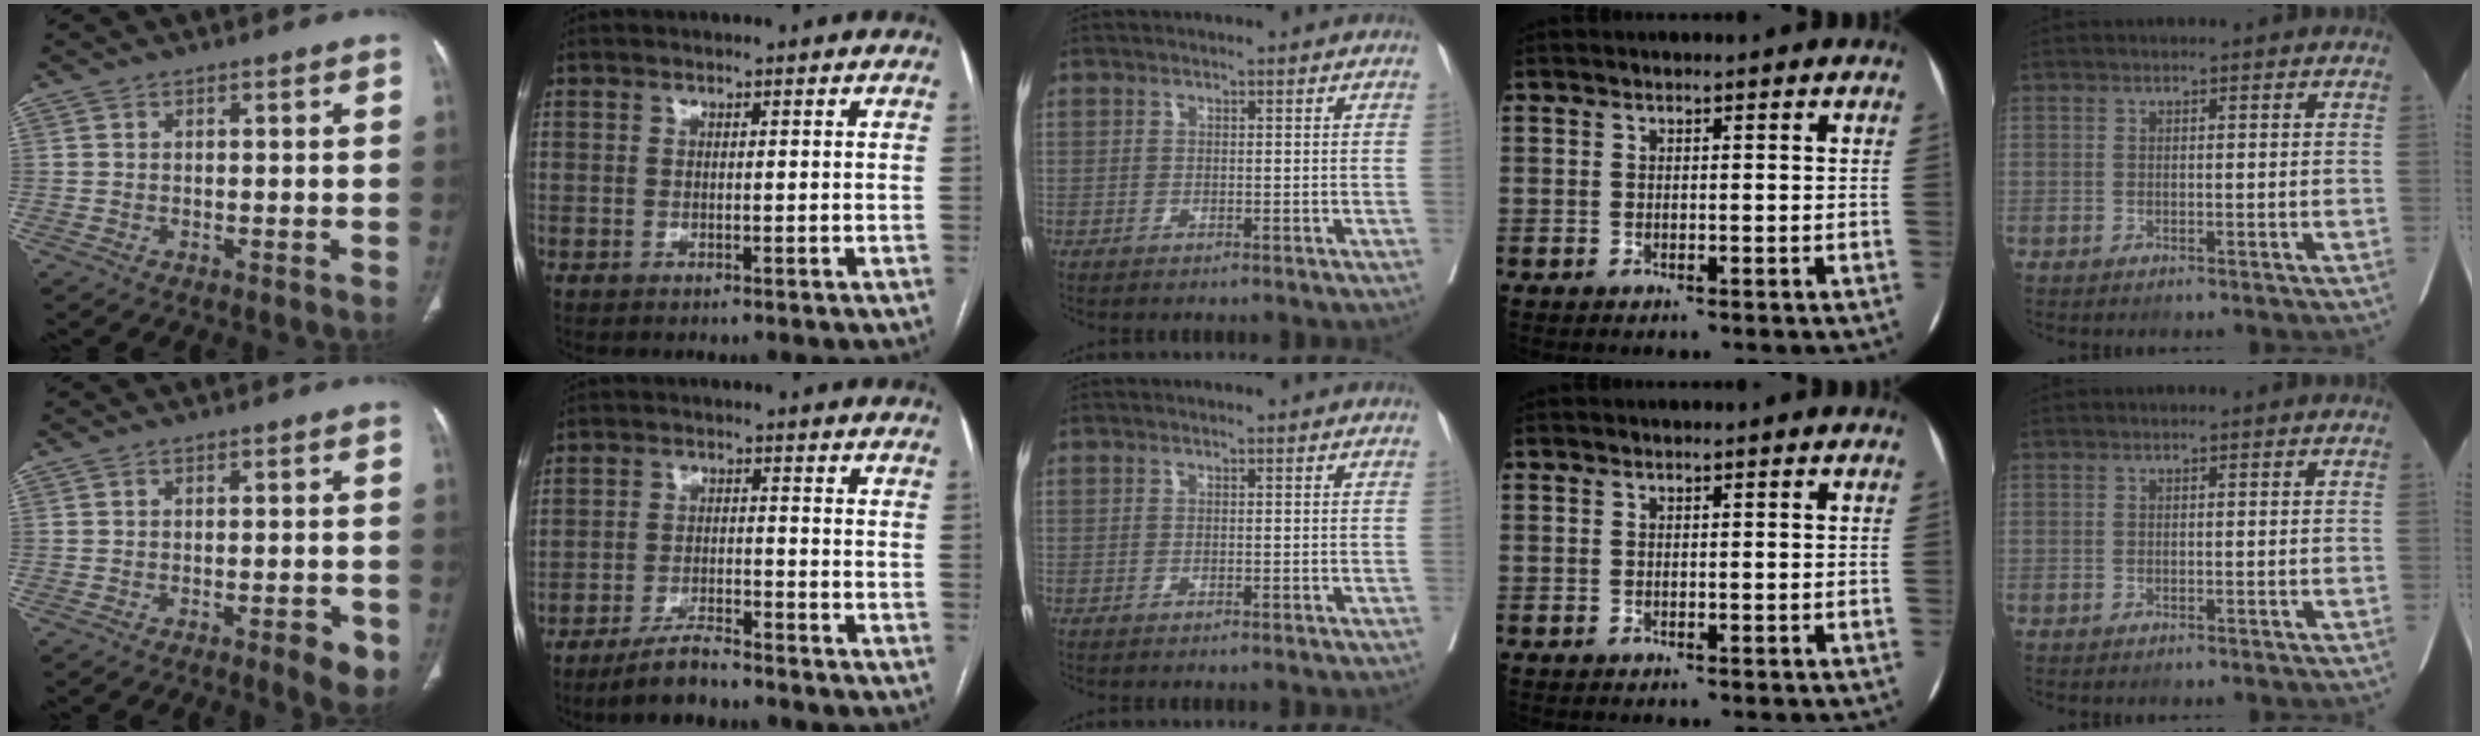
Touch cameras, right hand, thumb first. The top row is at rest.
{"thumb": {"total": 5.0, "force": [-2.3, 1.4, 4.2], "torque": [-0.044, 0.002, -0.025]}, "index": {"total": 4.9, "force": [-4.3, 0.9, 2.3], "torque": [-0.046, -0.007, -0.081]}}